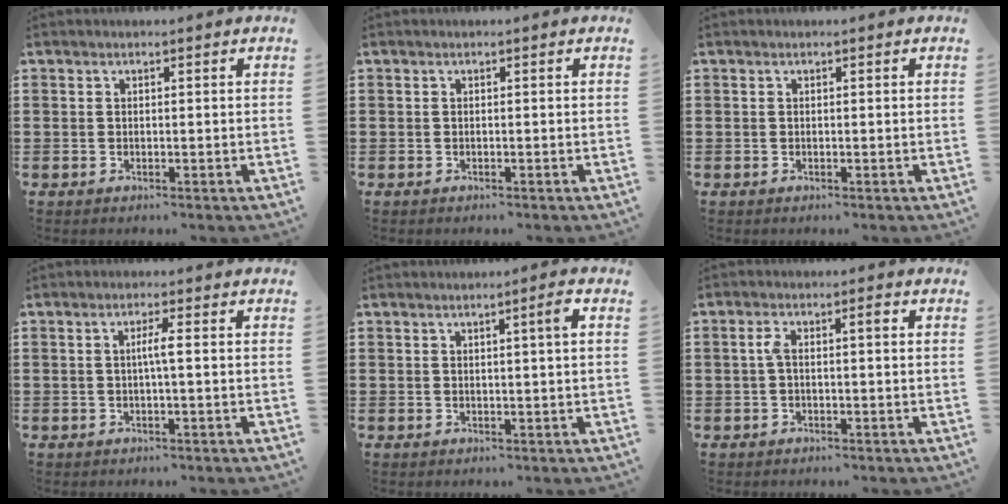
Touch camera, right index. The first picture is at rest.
{"total": 0.0}
{"total": 0.0}
{"total": 2.3, "force": [-0.1, -0.1, 2.3], "torque": [-0.044, -0.001, -0.006]}
{"total": 2.3, "force": [0.6, -0.2, 2.2], "torque": [-0.039, 0.000, 0.008]}
{"total": 2.7, "force": [-0.2, 0.6, 2.6], "torque": [-0.055, 0.003, -0.010]}